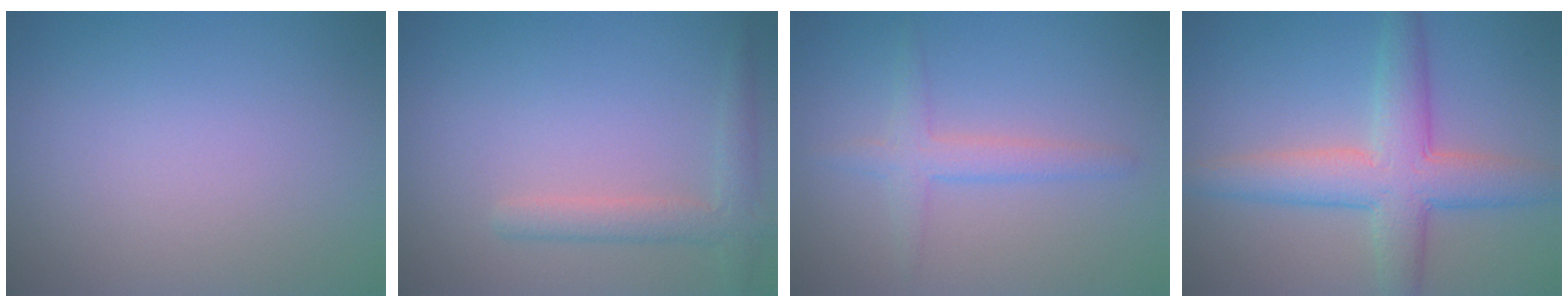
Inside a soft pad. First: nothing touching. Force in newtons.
{"total": 2.6, "press": 2.5, "slide": 0.2}
{"total": 2.3, "press": 2.3, "slide": 0.1}
{"total": 6.4, "press": 6.4, "slide": 0.1}